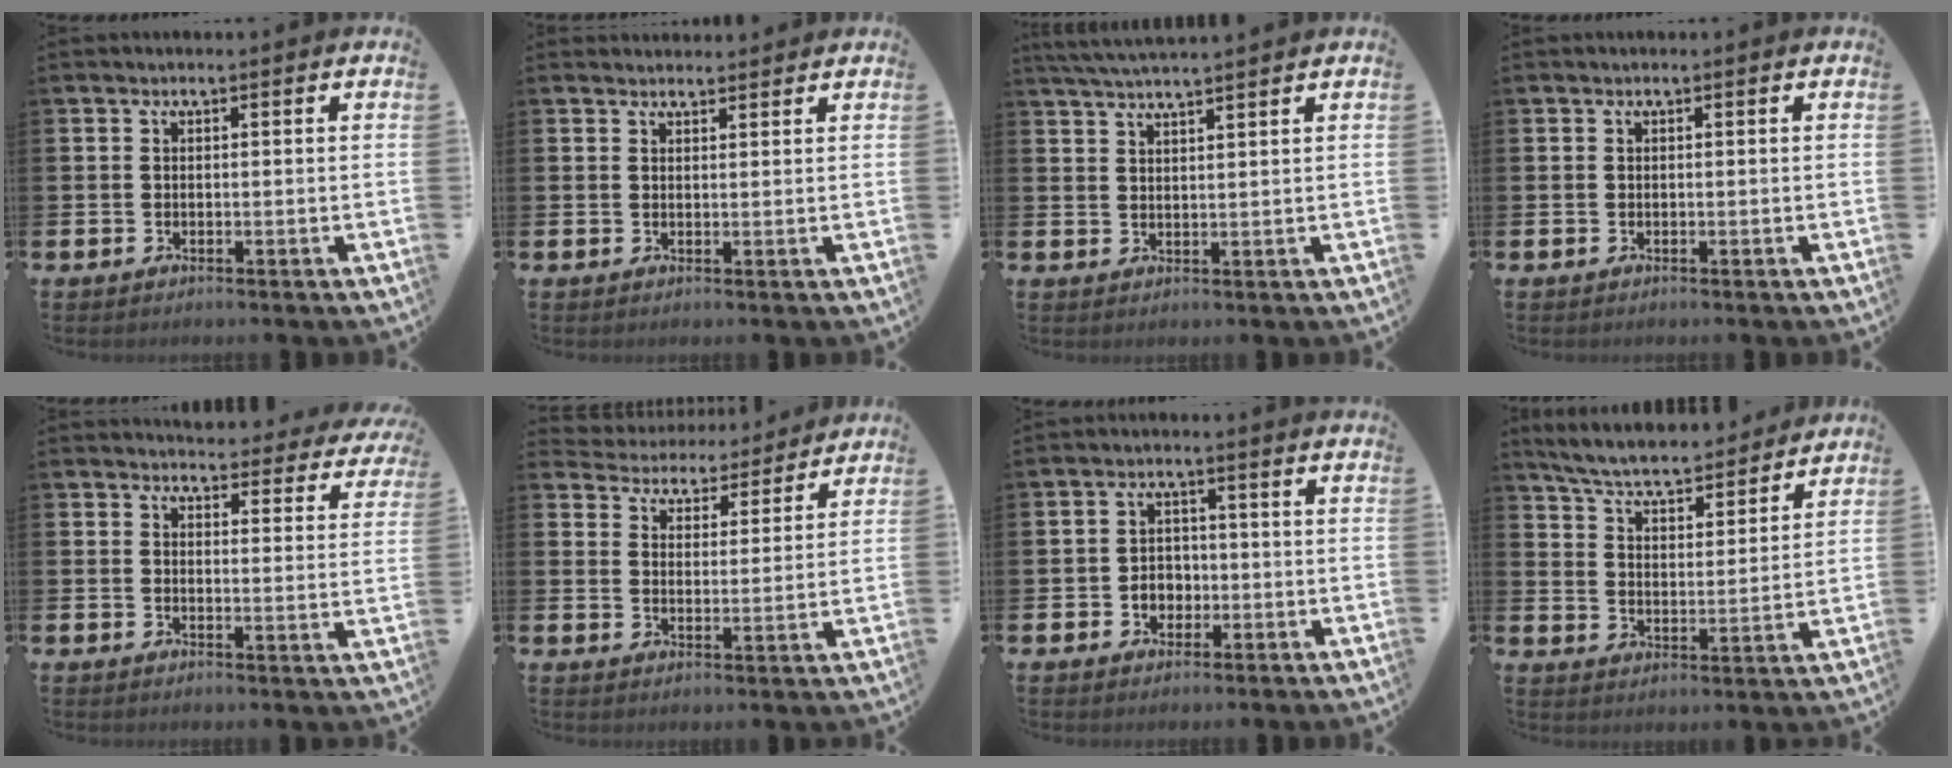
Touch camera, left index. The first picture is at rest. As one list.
[{"total": 1.9, "force": [1.9, 0.5, -0.1], "torque": [0.012, -0.008, 0.032]}, {"total": 3.5, "force": [3.4, -0.4, 0.7], "torque": [-0.022, -0.011, 0.063]}, {"total": 0.0}, {"total": 4.2, "force": [4.1, 0.9, 0.3], "torque": [-0.005, -0.032, 0.069]}, {"total": 4.7, "force": [4.4, 1.4, -0.5], "torque": [-0.008, -0.042, 0.073]}, {"total": 3.0, "force": [-0.9, 2.5, 1.2], "torque": [-0.015, 0.000, -0.024]}, {"total": 6.5, "force": [6.2, 1.0, 1.7], "torque": [-0.060, -0.046, 0.105]}]